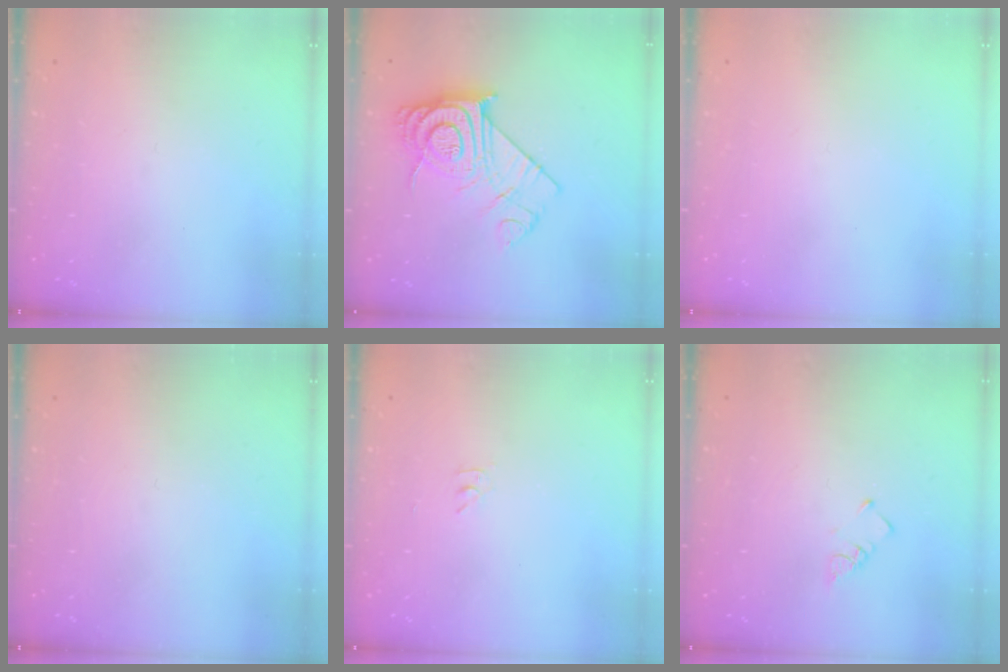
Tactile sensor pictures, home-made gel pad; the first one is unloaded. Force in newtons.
{"total": 14.6, "press": 14.5, "slide": 0.9}
{"total": 1.7, "press": 1.6, "slide": 0.1}
{"total": 0.0}
{"total": 2.8, "press": 2.8, "slide": 0.4}
{"total": 1.9, "press": 1.9, "slide": 0.3}